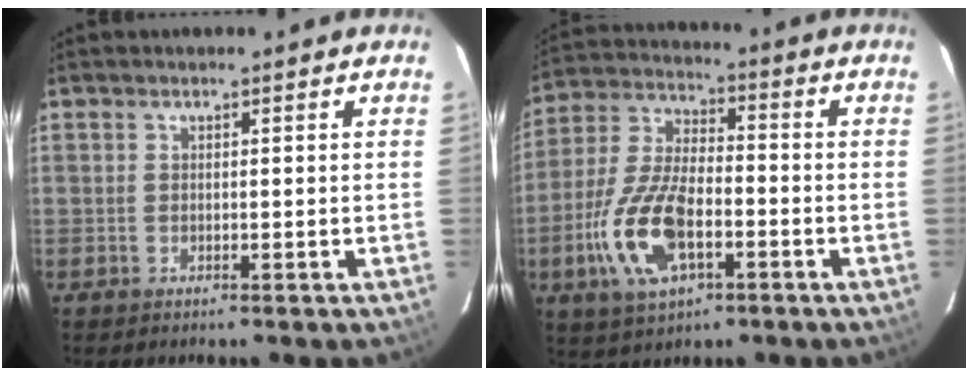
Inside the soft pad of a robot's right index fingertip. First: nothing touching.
{"total": 15.4, "force": [-5.5, 7.0, 12.5], "torque": [-0.278, -0.005, -0.100]}